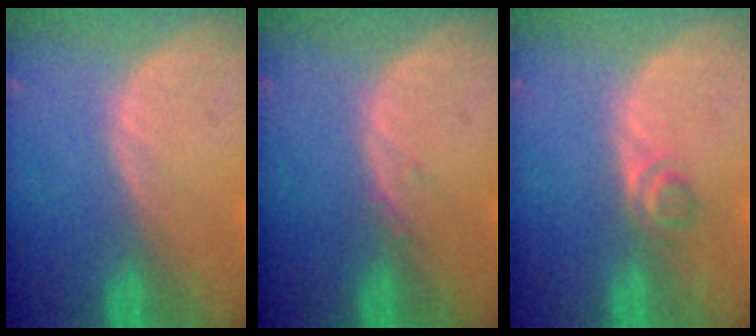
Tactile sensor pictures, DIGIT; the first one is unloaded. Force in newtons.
{"total": 0.6, "press": 0.5, "slide": 0.1}
{"total": 2.2, "press": 2.0, "slide": 0.9}